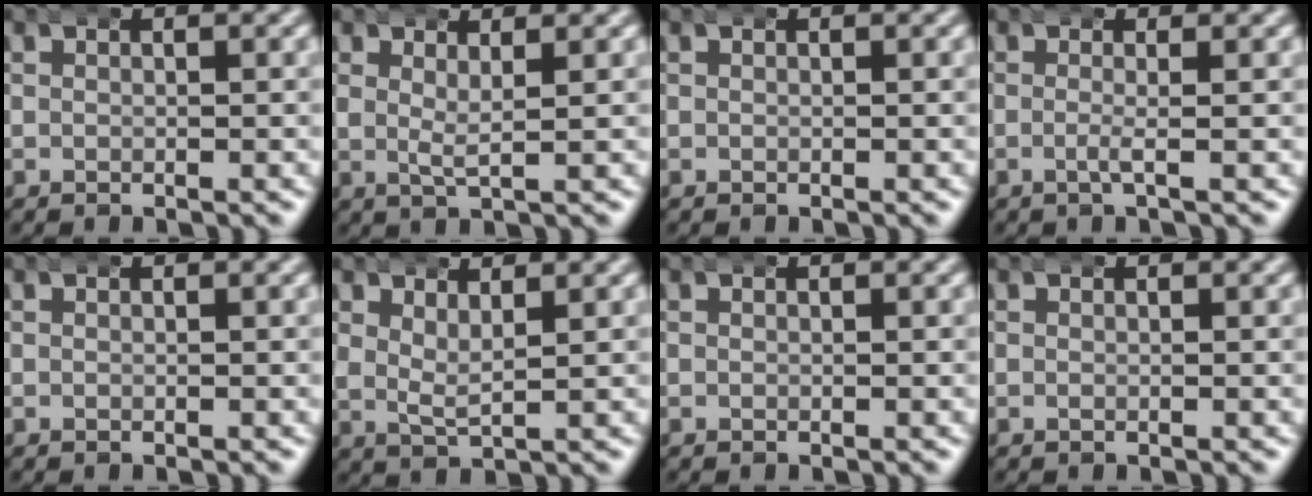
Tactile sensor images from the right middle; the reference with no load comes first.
{"total": 2.7, "force": [1.4, 0.9, 2.1], "torque": [-0.044, -0.001, 0.021]}
{"total": 0.0}
{"total": 1.4, "force": [-0.2, 0.1, 1.4], "torque": [-0.027, 0.001, -0.012]}
{"total": 0.0}
{"total": 3.0, "force": [1.6, 1.6, 2.0], "torque": [-0.048, -0.006, 0.030]}
{"total": 0.0}
{"total": 0.0}